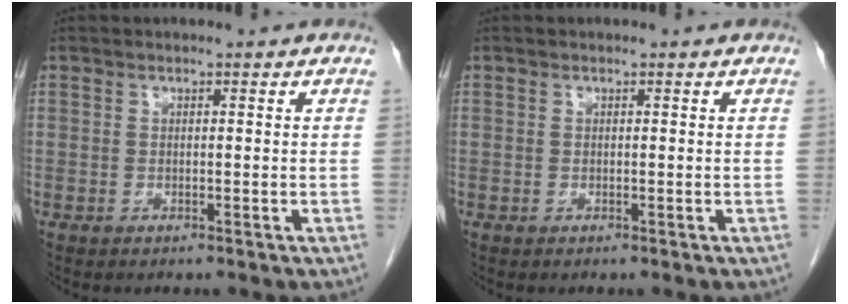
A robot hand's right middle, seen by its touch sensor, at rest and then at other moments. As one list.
[{"total": 0.0}]